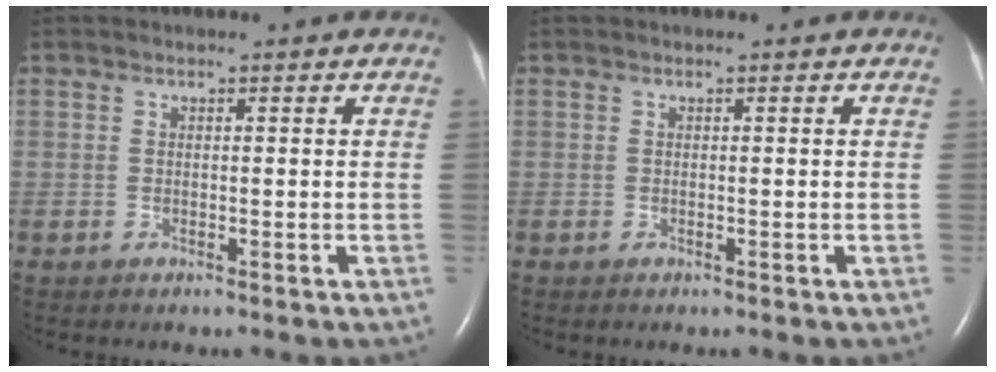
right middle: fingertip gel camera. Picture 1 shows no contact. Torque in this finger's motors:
{"motor_torque": [0.00, -0.01, 0.06, 0.01]}